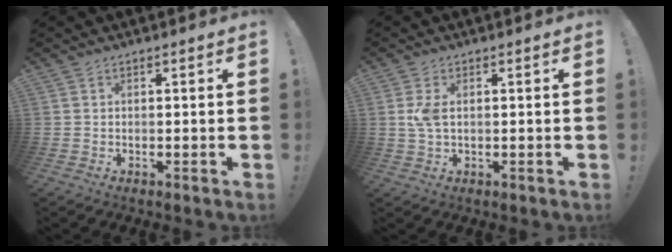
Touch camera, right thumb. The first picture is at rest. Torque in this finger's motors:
{"motor_torque": [-0.82, 0.31, 0.91, -0.20, 0.00]}